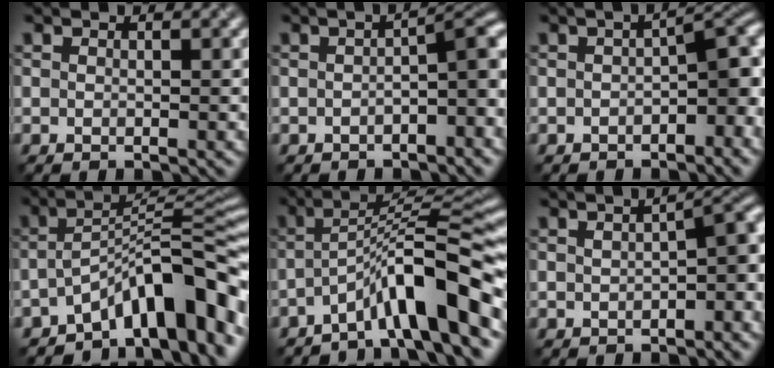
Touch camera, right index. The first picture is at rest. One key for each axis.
{"total": 3.8, "fx": -1.4, "fy": 1.0, "fz": 3.4, "tx": -0.045, "ty": 0.014, "tz": -0.028}
{"total": 5.1, "fx": -1.6, "fy": 2.4, "fz": 4.2, "tx": -0.037, "ty": 0.010, "tz": -0.030}
{"total": 10.6, "fx": -6.2, "fy": 3.4, "fz": 7.9, "tx": -0.086, "ty": 0.018, "tz": -0.114}
{"total": 8.2, "fx": -4.7, "fy": 1.2, "fz": 6.5, "tx": -0.098, "ty": 0.022, "tz": -0.085}
{"total": 4.4, "fx": -0.8, "fy": 1.8, "fz": 3.9, "tx": -0.046, "ty": 0.011, "tz": -0.014}